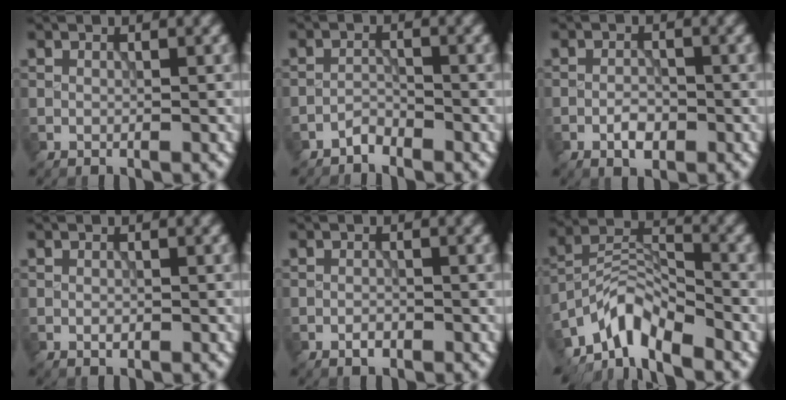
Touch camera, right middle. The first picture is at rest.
{"total": 1.4, "force": [-1.3, 0.4, 0.2], "torque": [-0.001, 0.006, -0.027]}
{"total": 2.1, "force": [-1.0, 1.0, 1.5], "torque": [-0.024, 0.002, -0.021]}
{"total": 0.6, "force": [-0.2, 0.4, 0.4], "torque": [-0.007, 0.000, -0.004]}
{"total": 1.0, "force": [-0.7, 0.5, 0.6], "torque": [-0.009, 0.001, -0.013]}
{"total": 5.7, "force": [-4.7, 1.8, 2.7], "torque": [-0.039, 0.003, -0.100]}